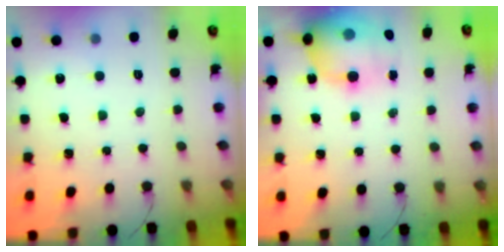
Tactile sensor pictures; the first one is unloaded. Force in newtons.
{"total": 21.0, "press": 20.7, "slide": 3.6}